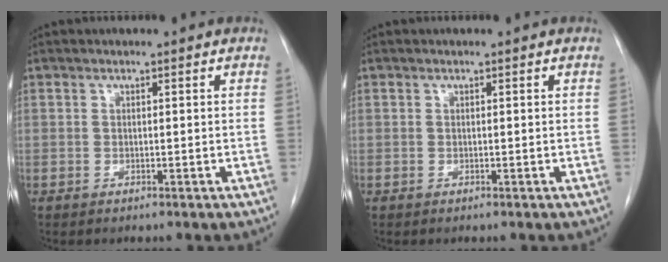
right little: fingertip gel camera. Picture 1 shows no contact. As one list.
[{"total": 0.0}]